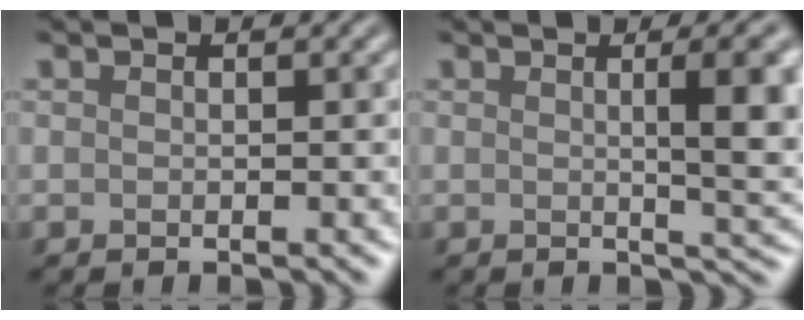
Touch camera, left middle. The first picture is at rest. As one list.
[{"total": 6.6, "force": [0.9, 1.7, 6.3], "torque": [-0.067, 0.006, 0.013]}]